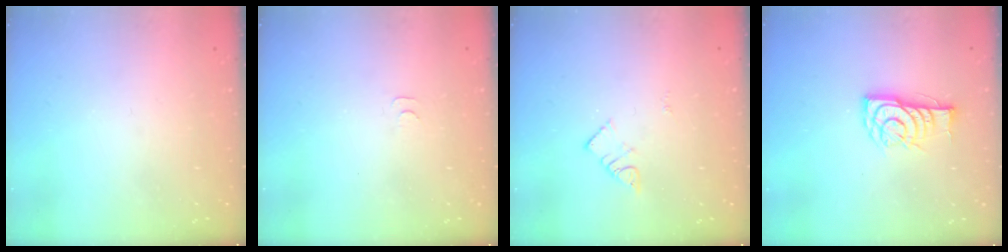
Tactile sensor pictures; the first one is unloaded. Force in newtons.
{"total": 3.1, "press": 3.1, "slide": 0.4}
{"total": 3.8, "press": 3.8, "slide": 0.1}
{"total": 11.1, "press": 11.0, "slide": 0.6}